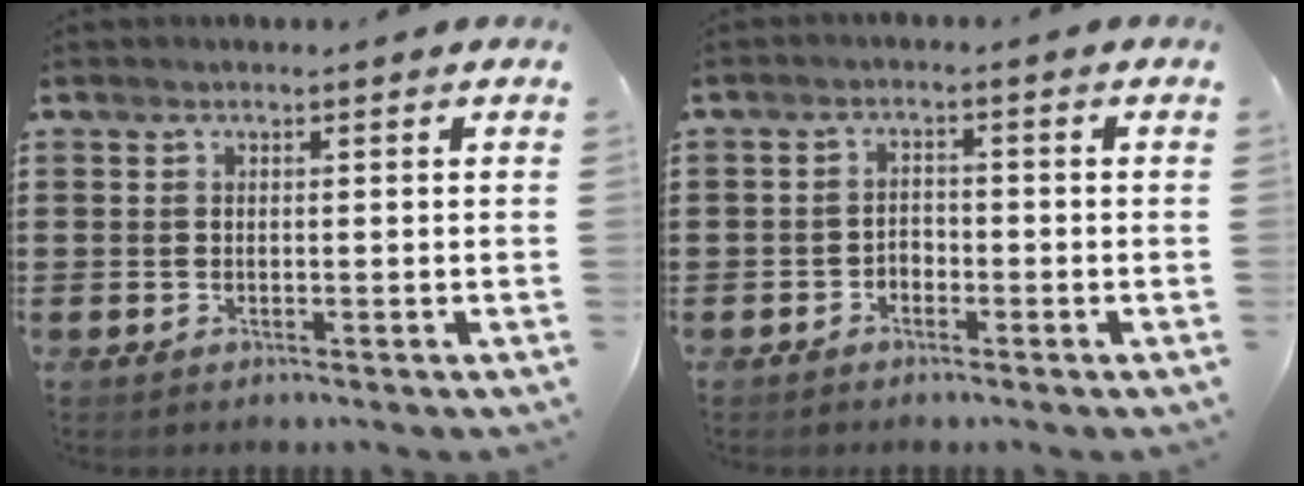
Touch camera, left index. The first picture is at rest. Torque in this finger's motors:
{"motor_torque": [-0.03, 0.00, 0.05, 0.00]}